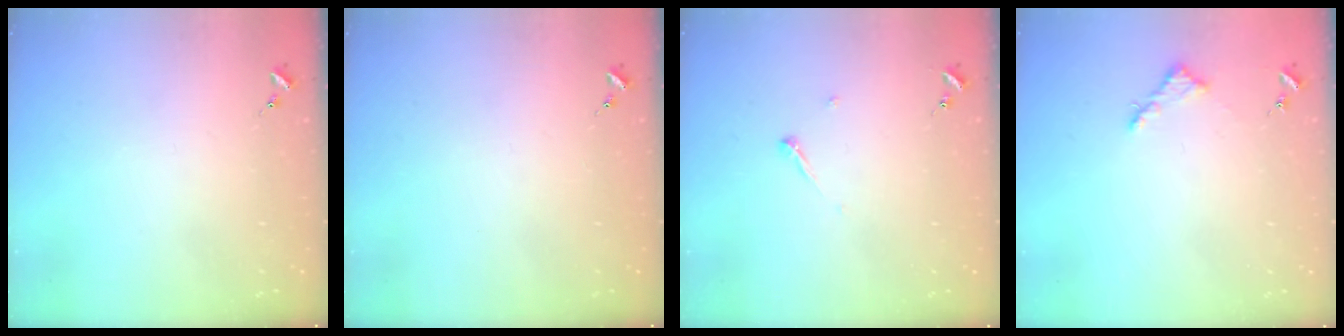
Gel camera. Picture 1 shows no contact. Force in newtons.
{"total": 0.0}
{"total": 3.2, "press": 3.2, "slide": 0.3}
{"total": 5.6, "press": 5.6, "slide": 0.6}